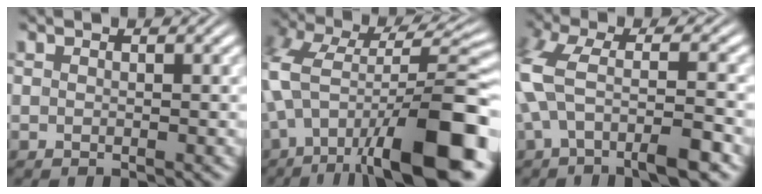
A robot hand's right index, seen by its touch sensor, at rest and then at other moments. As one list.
[{"total": 13.7, "force": [-3.8, 6.1, 11.6], "torque": [-0.185, -0.019, -0.038]}, {"total": 5.4, "force": [-1.3, 2.6, 4.5], "torque": [-0.112, -0.015, -0.017]}]